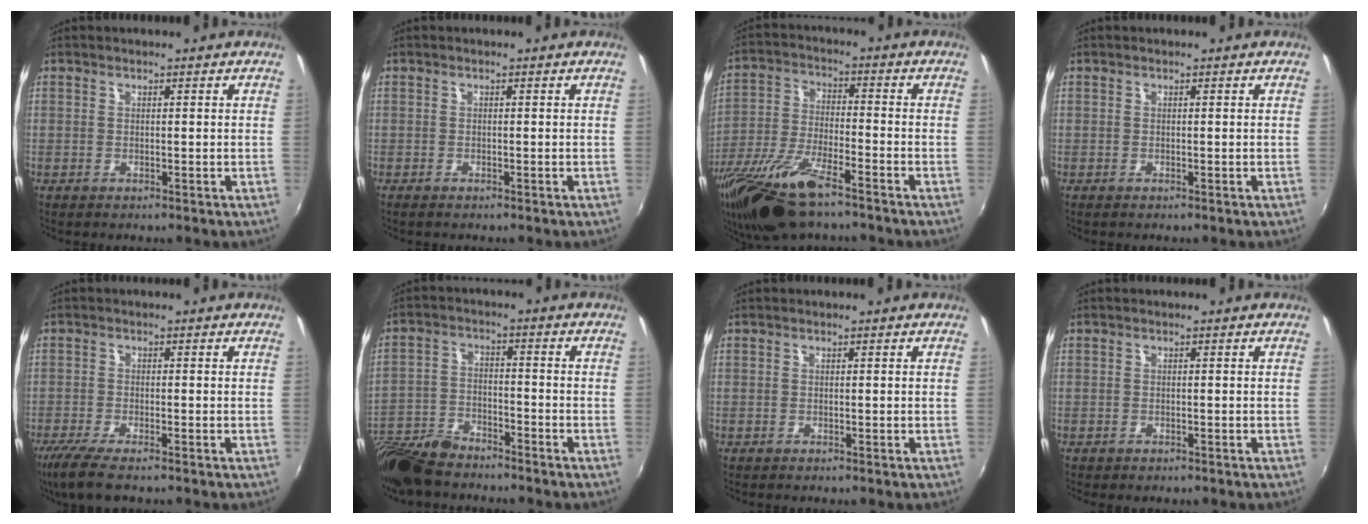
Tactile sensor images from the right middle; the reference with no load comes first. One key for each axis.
{"total": 1.1, "fx": -0.9, "fy": 0.3, "fz": 0.6, "tx": -0.012, "ty": -0.004, "tz": -0.015}
{"total": 18.1, "fx": -12.7, "fy": 4.8, "fz": 12.0, "tx": -0.254, "ty": -0.047, "tz": -0.238}
{"total": 0.0}
{"total": 6.5, "fx": -4.9, "fy": 0.9, "fz": 4.2, "tx": -0.103, "ty": -0.027, "tz": -0.092}
{"total": 12.6, "fx": -10.6, "fy": 4.0, "fz": 5.5, "tx": -0.135, "ty": -0.012, "tz": -0.203}
{"total": 0.0}
{"total": 0.6, "fx": -0.4, "fy": 0.4, "fz": 0.0, "tx": -0.004, "ty": -0.002, "tz": -0.006}